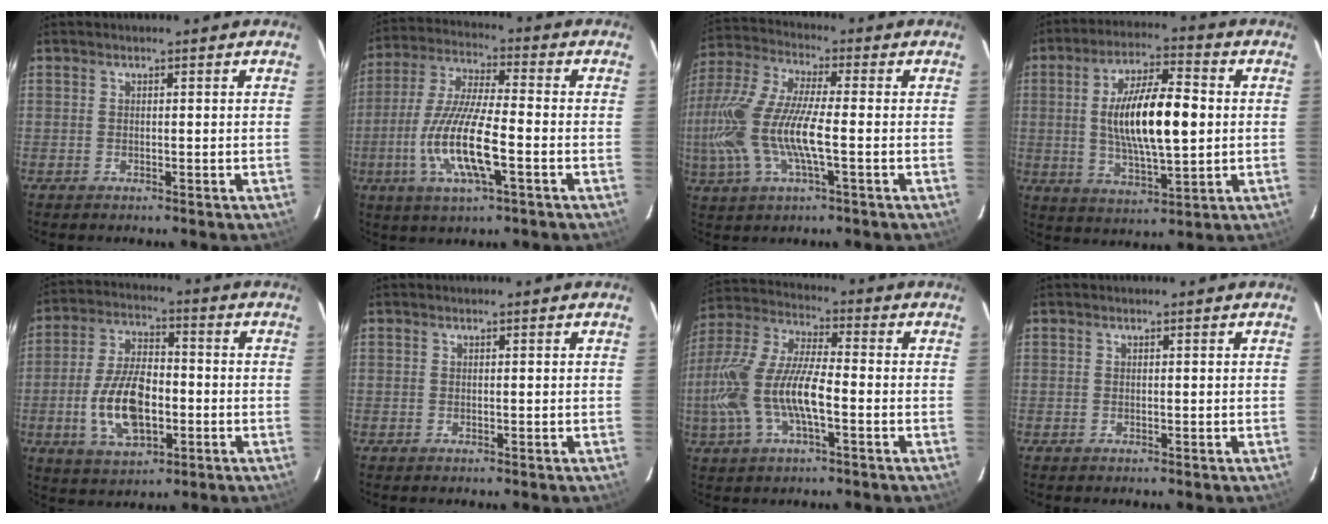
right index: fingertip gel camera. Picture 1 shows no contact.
{"total": 14.6, "force": [-4.5, 3.2, 13.5], "torque": [-0.280, -0.012, -0.085]}
{"total": 18.0, "force": [-2.9, 4.8, 17.1], "torque": [-0.344, -0.012, -0.061]}
{"total": 15.1, "force": [0.8, 5.0, 14.3], "torque": [-0.256, 0.006, 0.017]}
{"total": 13.9, "force": [-3.4, 7.4, 11.2], "torque": [-0.225, 0.006, -0.051]}
{"total": 0.0}
{"total": 16.7, "force": [-4.2, 5.8, 15.1], "torque": [-0.315, -0.003, -0.081]}
{"total": 0.0}